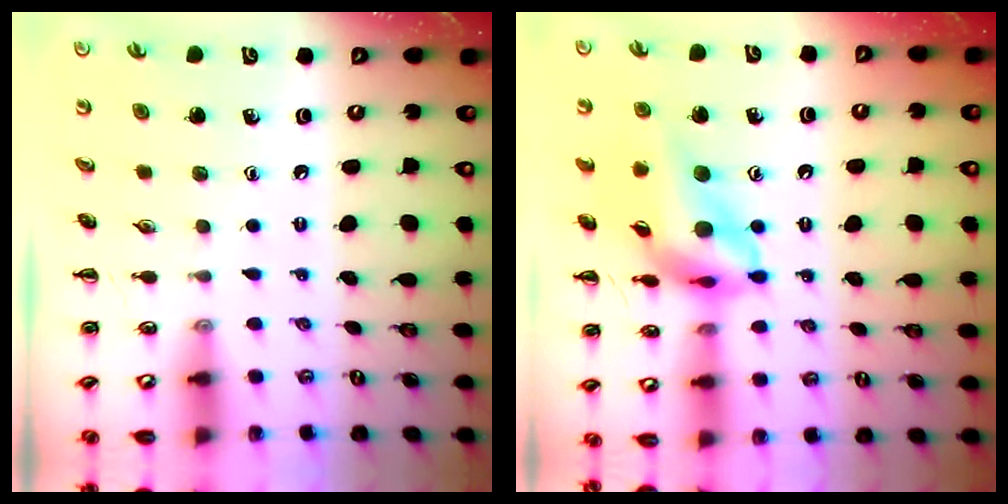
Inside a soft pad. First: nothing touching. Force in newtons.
{"total": 14.5, "press": 13.7, "slide": 4.8}